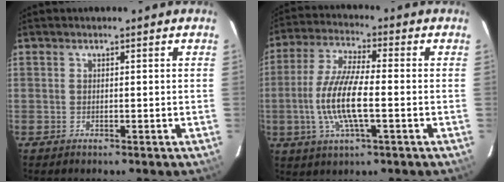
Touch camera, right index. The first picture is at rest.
{"total": 12.0, "force": [-2.3, 3.0, 11.3], "torque": [-0.234, -0.005, -0.046]}